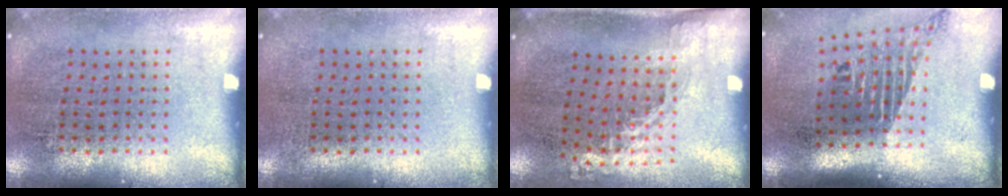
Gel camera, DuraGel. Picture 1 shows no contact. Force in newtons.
{"total": 0.0}
{"total": 1.3, "press": 0.9, "slide": 0.9}
{"total": 1.8, "press": 1.2, "slide": 1.4}